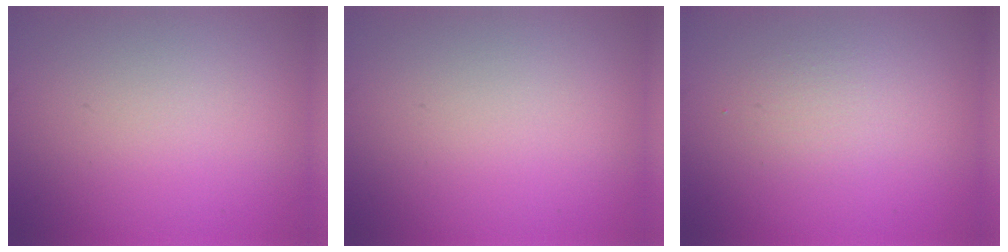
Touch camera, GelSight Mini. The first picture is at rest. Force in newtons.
{"total": 0.0}
{"total": 1.4, "press": 1.4, "slide": 0.0}